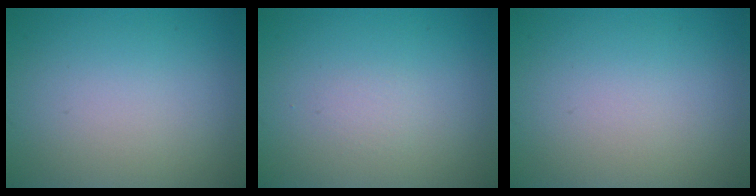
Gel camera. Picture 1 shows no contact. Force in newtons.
{"total": 0.0}
{"total": 0.0}